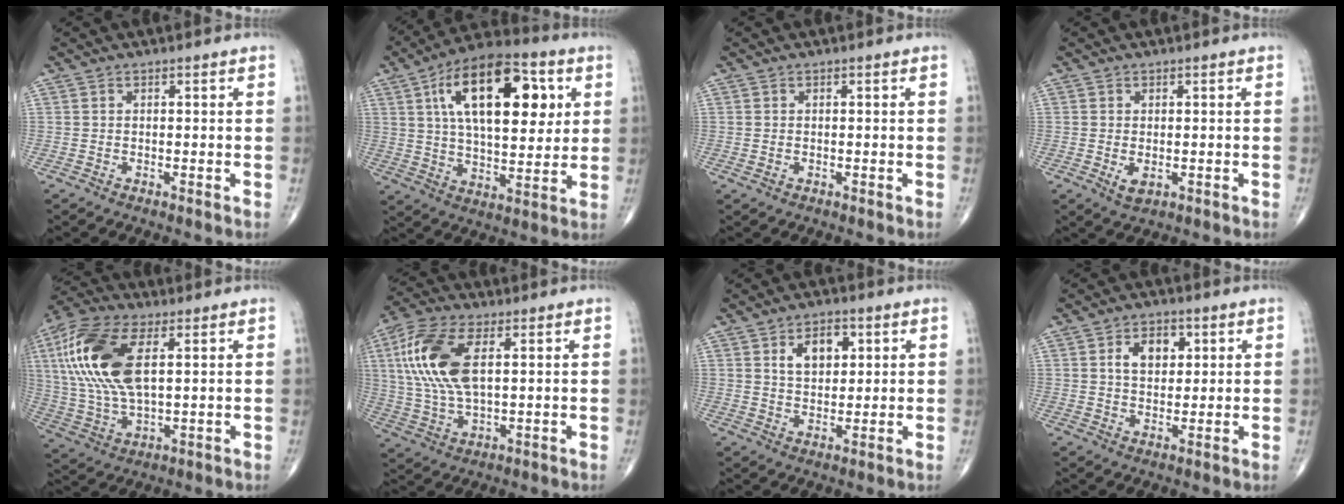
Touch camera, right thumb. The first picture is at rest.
{"total": 22.6, "force": [7.1, 10.8, 18.6], "torque": [-0.273, -0.008, 0.109]}
{"total": 0.7, "force": [-0.1, 0.5, 0.5], "torque": [-0.012, 0.003, 0.002]}
{"total": 2.3, "force": [-0.4, 1.3, 1.9], "torque": [-0.030, -0.005, -0.001]}
{"total": 19.2, "force": [5.0, 8.9, 16.2], "torque": [-0.356, 0.000, 0.091]}
{"total": 15.1, "force": [3.7, 7.1, 12.8], "torque": [-0.285, 0.003, 0.073]}
{"total": 6.9, "force": [2.6, 4.3, 4.7], "torque": [-0.054, -0.011, 0.043]}
{"total": 6.3, "force": [2.0, 4.2, 4.3], "torque": [-0.046, -0.005, 0.031]}